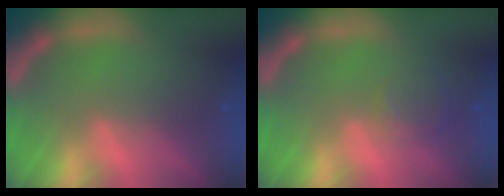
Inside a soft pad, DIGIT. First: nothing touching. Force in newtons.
{"total": 2.0}